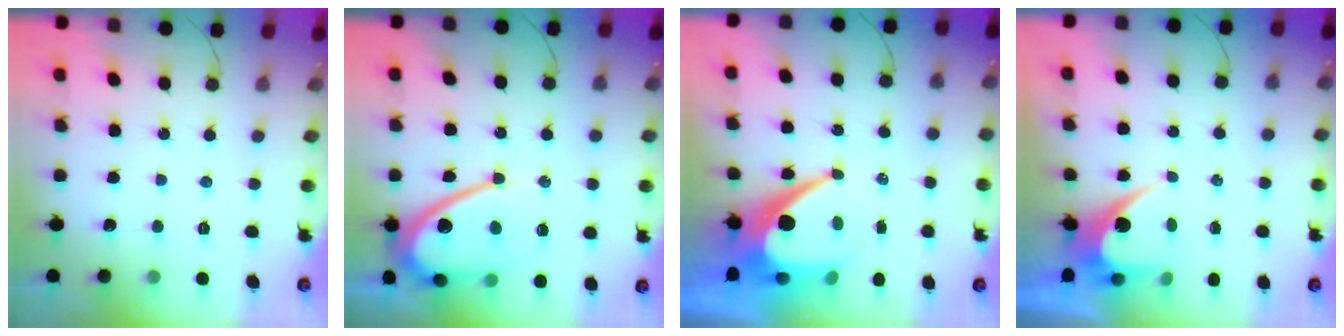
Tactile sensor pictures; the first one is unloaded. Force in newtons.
{"total": 12.6, "press": 12.5, "slide": 1.2}
{"total": 14.6, "press": 14.6, "slide": 1.0}
{"total": 6.0, "press": 6.0, "slide": 0.3}